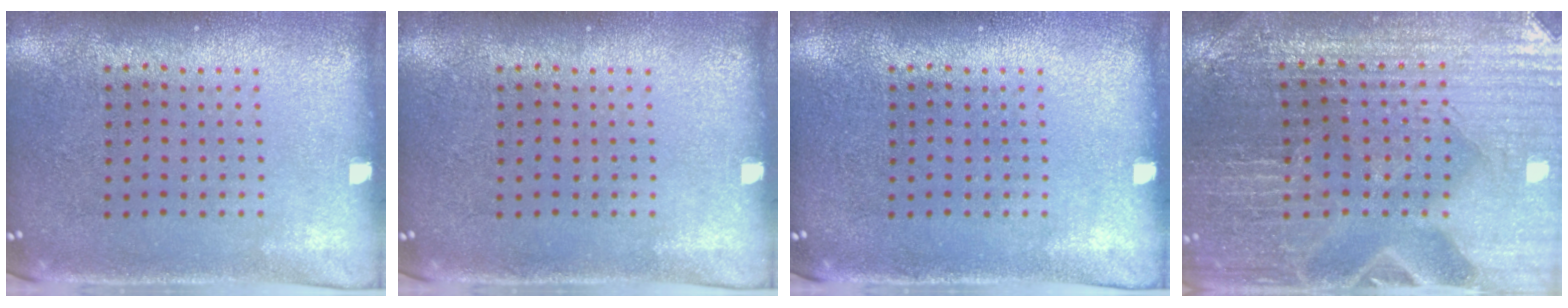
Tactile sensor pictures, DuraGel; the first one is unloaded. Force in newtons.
{"total": 0.0}
{"total": 0.0}
{"total": 2.5, "press": 2.4, "slide": 0.4}